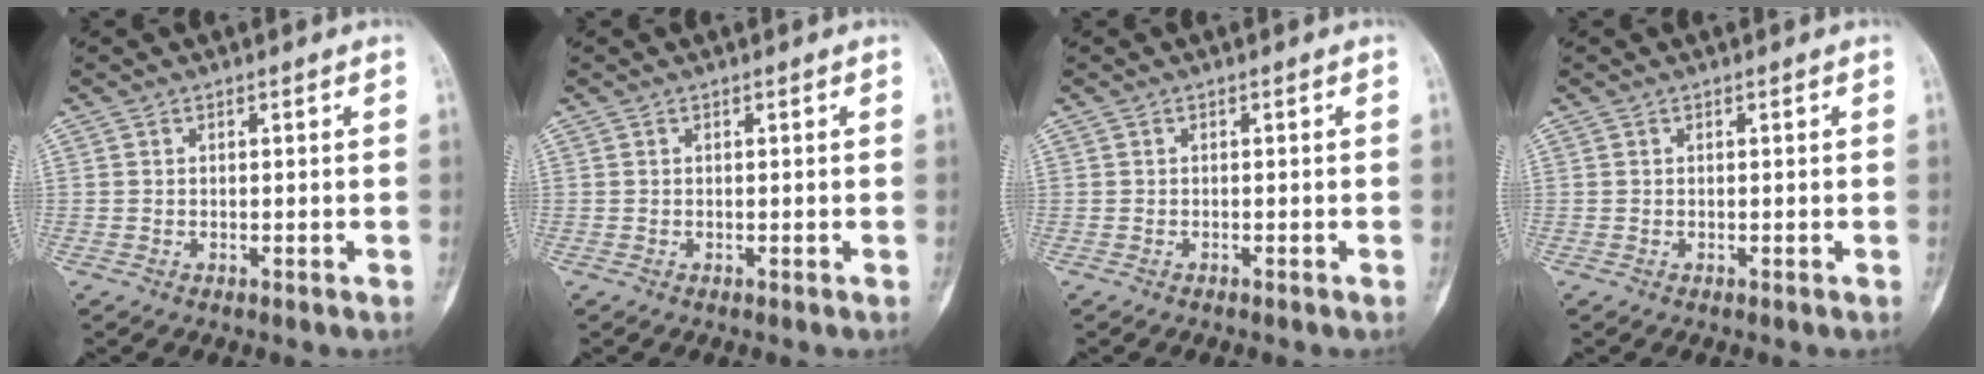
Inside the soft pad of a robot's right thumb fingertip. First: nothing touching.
{"total": 0.0}
{"total": 0.0}
{"total": 0.0}